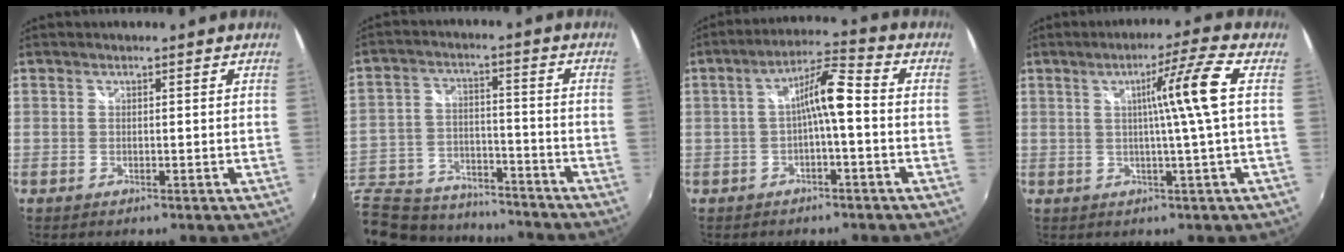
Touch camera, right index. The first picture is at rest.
{"total": 22.9, "force": [-15.8, 12.6, 10.8], "torque": [-0.276, -0.017, -0.229]}
{"total": 6.8, "force": [-1.1, 0.9, 6.7], "torque": [-0.131, 0.018, -0.019]}
{"total": 7.9, "force": [0.8, -2.1, 7.6], "torque": [-0.114, 0.007, 0.013]}